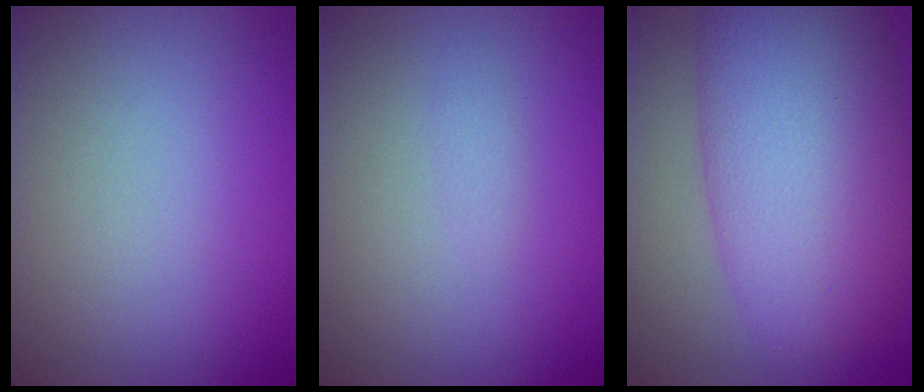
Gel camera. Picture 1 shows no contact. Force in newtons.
{"total": 0.6, "press": 0.6, "slide": 0.0}
{"total": 11.3, "press": 11.2, "slide": 0.6}